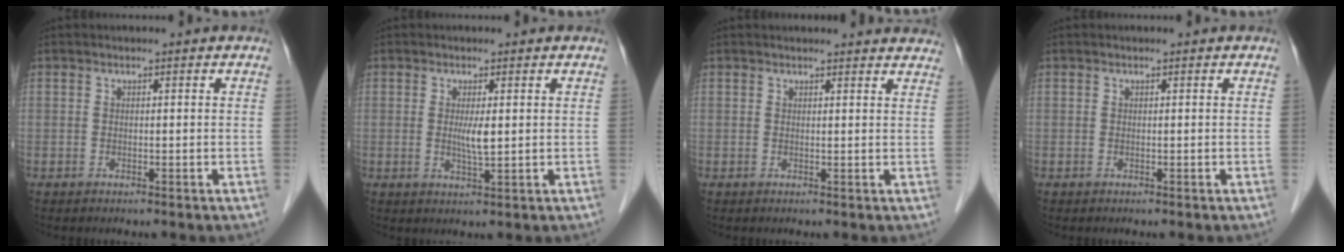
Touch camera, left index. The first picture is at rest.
{"total": 2.8, "force": [0.3, 0.3, 2.8], "torque": [-0.054, -0.005, 0.007]}
{"total": 10.2, "force": [9.8, 1.5, 2.4], "torque": [-0.007, 0.009, 0.089]}
{"total": 0.0}